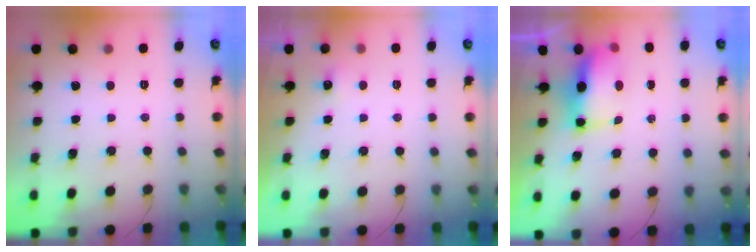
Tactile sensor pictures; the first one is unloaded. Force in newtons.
{"total": 3.2, "press": 1.2, "slide": 3.0}
{"total": 14.8, "press": 9.8, "slide": 11.0}